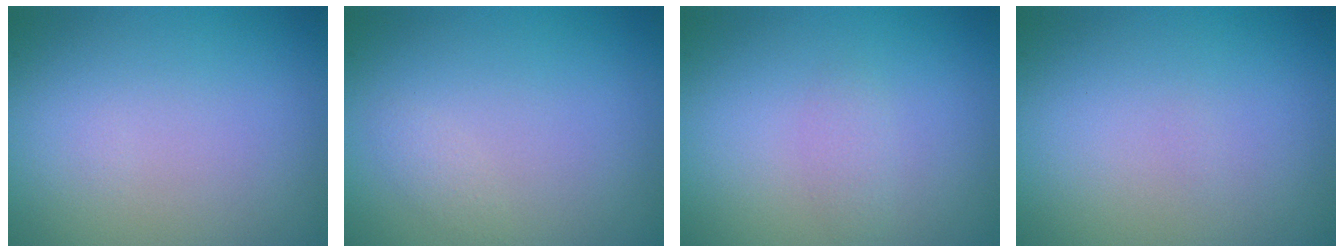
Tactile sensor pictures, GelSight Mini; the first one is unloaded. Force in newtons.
{"total": 0.7, "press": 0.7, "slide": 0.0}
{"total": 0.8, "press": 0.8, "slide": 0.1}
{"total": 0.0}